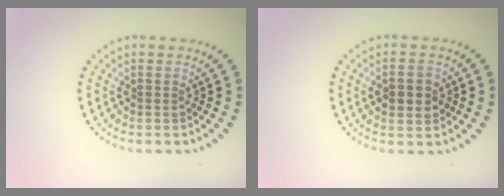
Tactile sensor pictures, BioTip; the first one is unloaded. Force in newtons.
{"total": 2.5, "press": 2.5, "slide": 0.2}